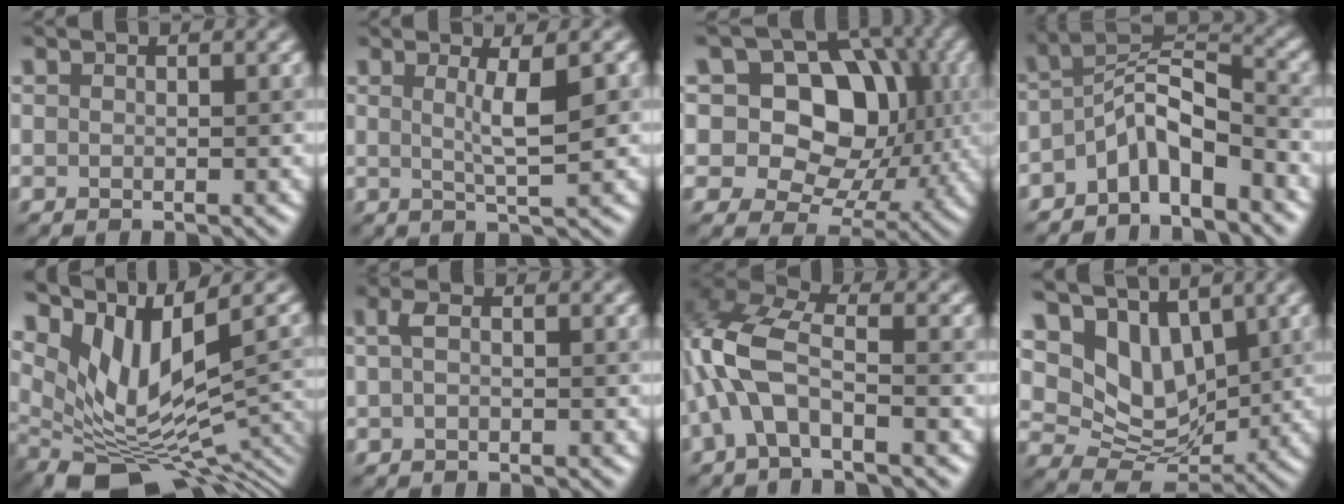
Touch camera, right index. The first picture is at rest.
{"total": 3.3, "force": [0.6, 0.5, 3.2], "torque": [-0.051, -0.008, 0.015]}
{"total": 12.2, "force": [2.3, 9.2, 7.6], "torque": [-0.100, 0.026, 0.031]}
{"total": 4.7, "force": [-3.2, 1.6, 3.2], "torque": [-0.061, 0.009, -0.065]}
{"total": 9.3, "force": [2.6, 4.7, 7.6], "torque": [-0.141, -0.007, 0.069]}
{"total": 0.8, "force": [-0.1, 0.3, 0.8], "torque": [-0.024, 0.001, -0.001]}
{"total": 5.8, "force": [-1.7, 2.6, 4.9], "torque": [-0.125, 0.016, -0.039]}
{"total": 5.4, "force": [2.9, 3.8, 2.7], "torque": [-0.061, -0.018, 0.051]}